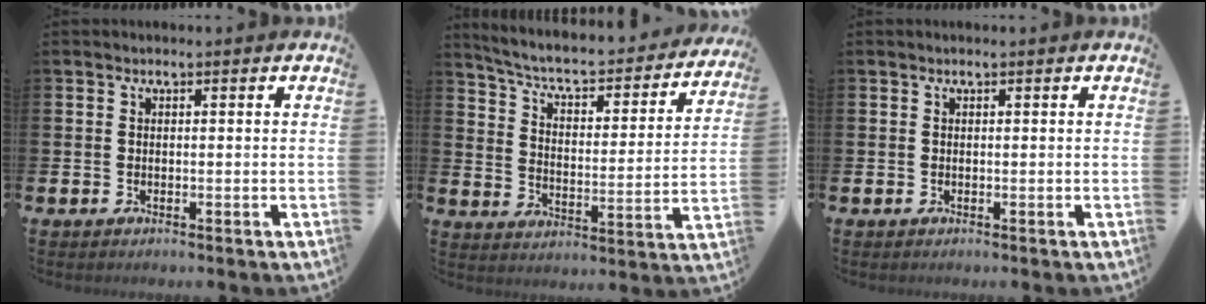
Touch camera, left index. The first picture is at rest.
{"total": 5.8, "force": [5.1, 1.3, 2.4], "torque": [-0.077, -0.041, 0.079]}
{"total": 0.0}